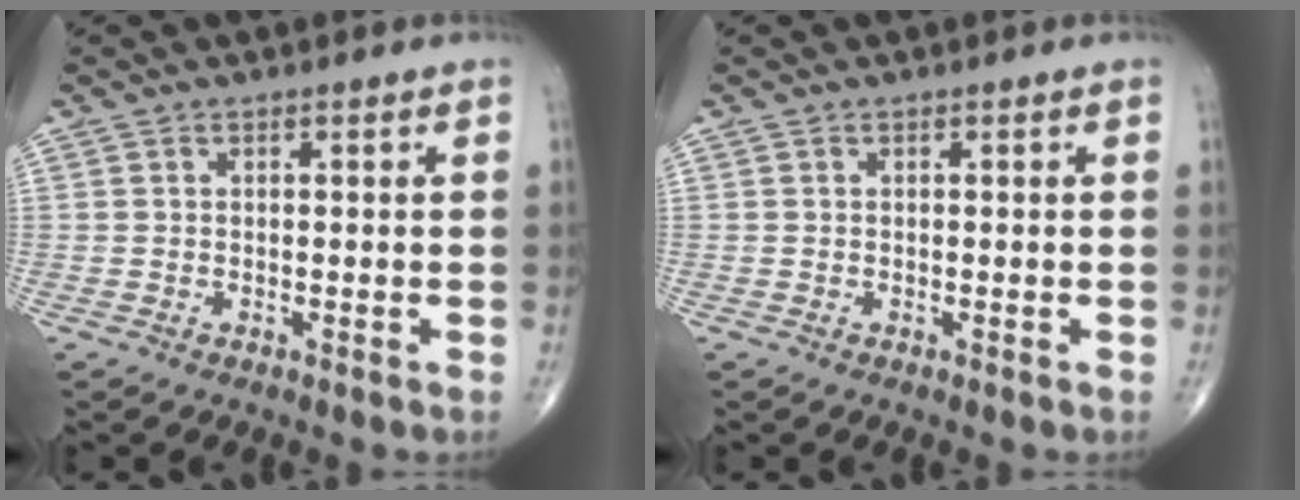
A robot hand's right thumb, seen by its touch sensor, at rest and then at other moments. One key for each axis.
{"total": 0.0}